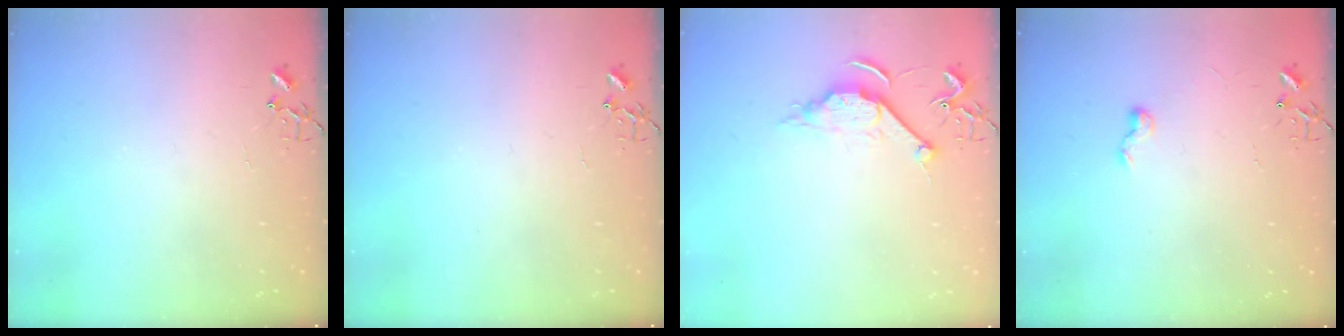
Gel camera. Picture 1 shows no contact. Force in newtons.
{"total": 0.0}
{"total": 8.4, "press": 8.4, "slide": 0.6}
{"total": 5.4, "press": 5.3, "slide": 0.6}